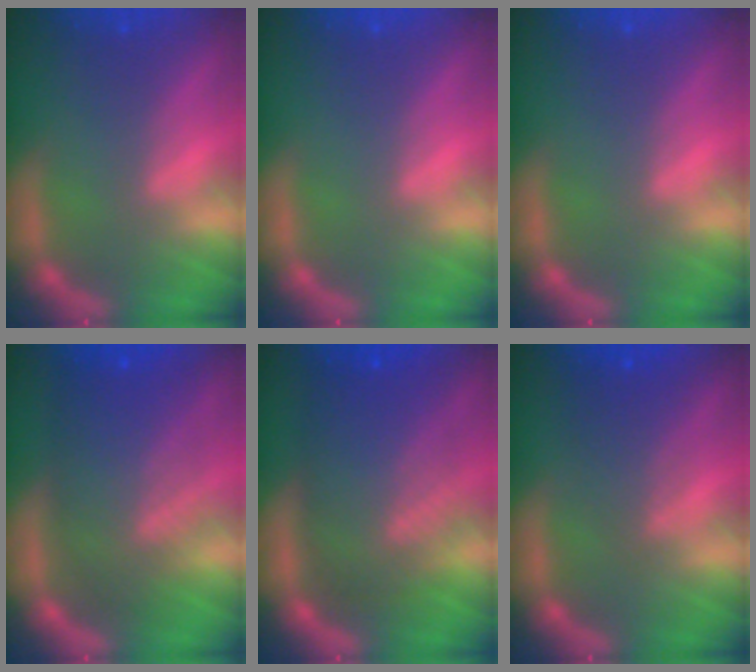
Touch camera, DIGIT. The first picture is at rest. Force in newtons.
{"total": 0.0}
{"total": 0.0}
{"total": 8.6}
{"total": 9.6}
{"total": 3.6}